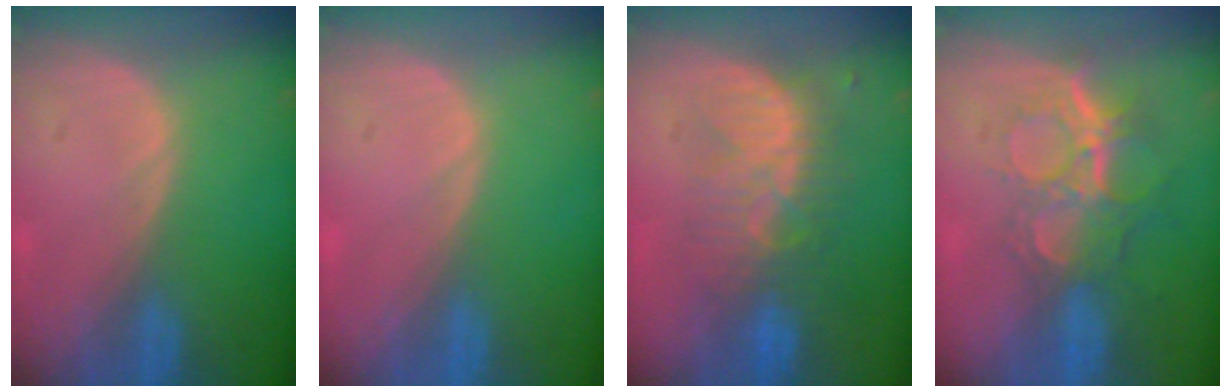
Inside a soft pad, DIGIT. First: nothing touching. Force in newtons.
{"total": 0.0}
{"total": 8.2, "press": 7.8, "slide": 2.5}
{"total": 9.5, "press": 8.0, "slide": 5.1}